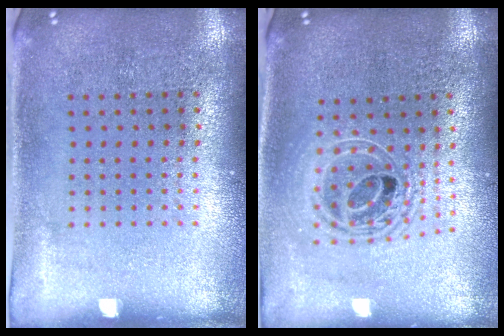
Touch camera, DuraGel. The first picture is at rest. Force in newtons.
{"total": 2.0, "press": 1.5, "slide": 1.2}